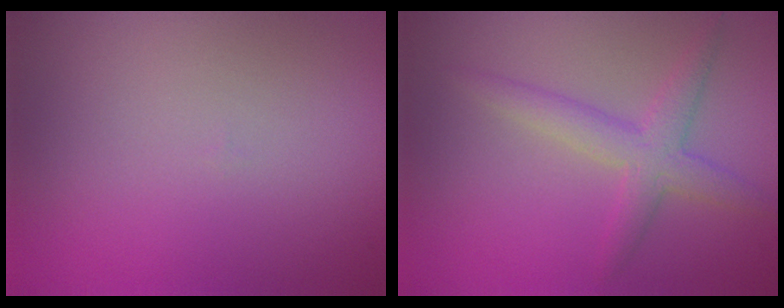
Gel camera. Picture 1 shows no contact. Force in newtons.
{"total": 3.1, "press": 3.1, "slide": 0.1}